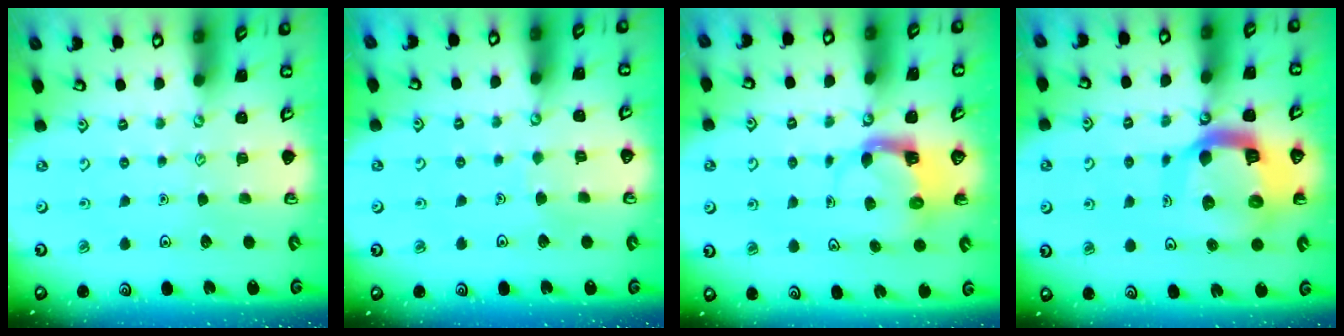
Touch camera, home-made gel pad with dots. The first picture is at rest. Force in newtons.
{"total": 3.0, "press": 3.0, "slide": 0.2}
{"total": 3.9, "press": 3.8, "slide": 0.6}
{"total": 14.7, "press": 14.6, "slide": 1.7}